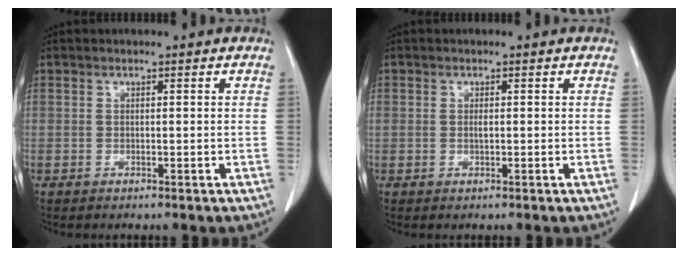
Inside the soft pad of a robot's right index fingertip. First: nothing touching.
{"total": 0.7, "force": [0.0, 0.4, 0.6], "torque": [-0.014, 0.001, 0.000]}